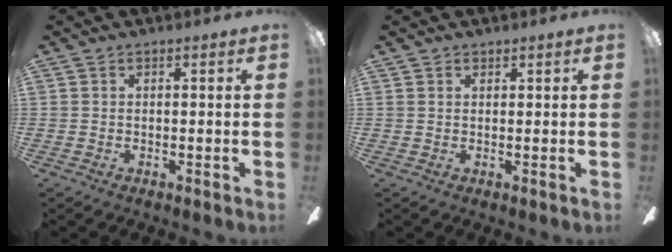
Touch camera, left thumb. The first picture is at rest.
{"total": 1.0, "force": [0.9, 0.4, 0.0], "torque": [0.000, -0.001, 0.017]}